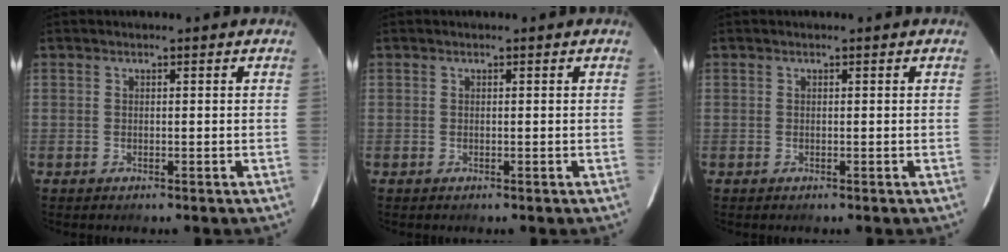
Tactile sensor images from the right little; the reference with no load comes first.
{"total": 0.0}
{"total": 0.0}